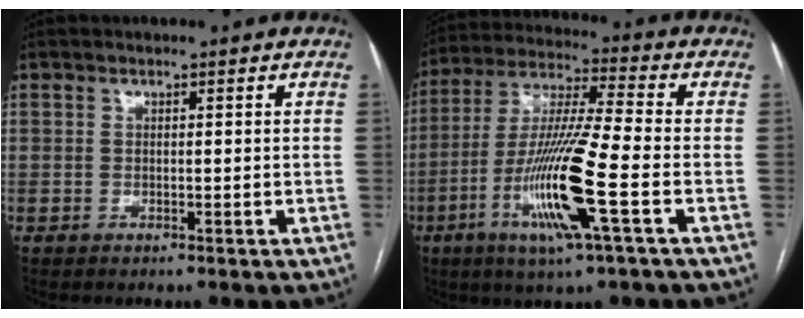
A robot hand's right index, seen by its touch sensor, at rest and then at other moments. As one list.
[{"total": 15.3, "force": [-5.2, -0.1, 14.4], "torque": [-0.291, -0.015, -0.100]}]